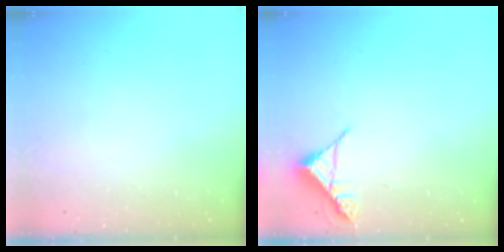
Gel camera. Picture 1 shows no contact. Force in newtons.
{"total": 4.9, "press": 4.9, "slide": 0.4}